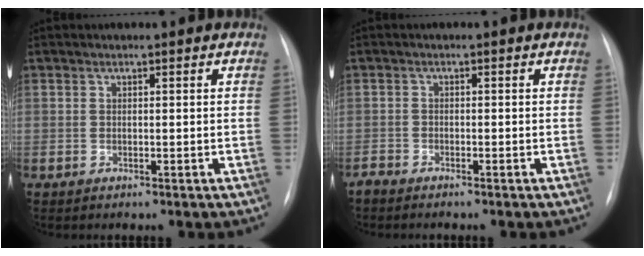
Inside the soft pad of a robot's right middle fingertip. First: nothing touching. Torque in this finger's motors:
{"motor_torque": [0.07, -0.08, -0.01, 0.01]}